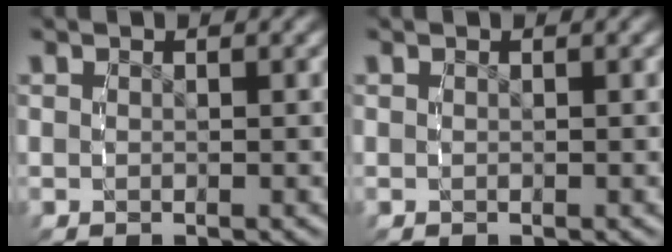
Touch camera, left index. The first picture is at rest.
{"total": 1.0, "force": [-0.2, -0.9, -0.3], "torque": [0.013, -0.009, 0.006]}